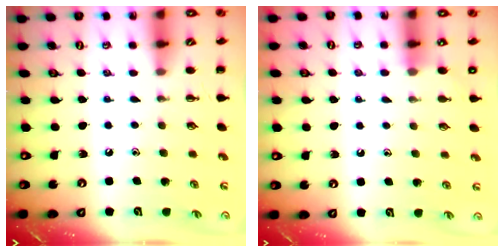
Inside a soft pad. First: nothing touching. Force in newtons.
{"total": 4.8, "press": 4.5, "slide": 1.6}